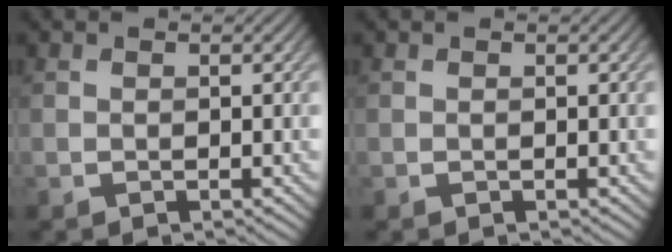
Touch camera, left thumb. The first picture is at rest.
{"total": 0.0}